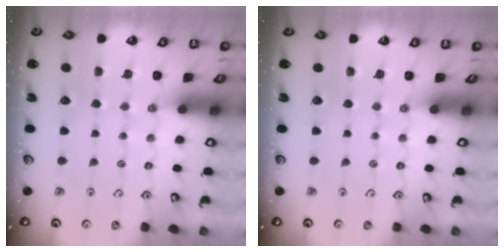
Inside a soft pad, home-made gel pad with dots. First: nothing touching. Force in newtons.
{"total": 0.0}